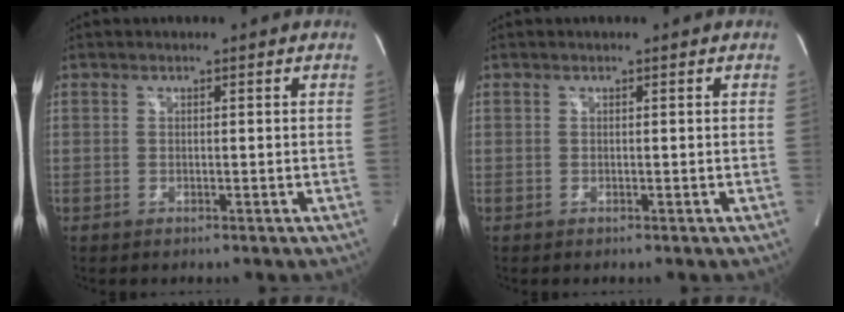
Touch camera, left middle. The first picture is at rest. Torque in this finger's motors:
{"motor_torque": [0.00, 0.00, -0.01, 0.00]}